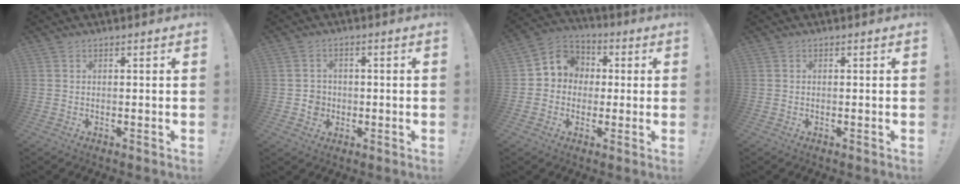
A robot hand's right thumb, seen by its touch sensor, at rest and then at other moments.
{"total": 4.9, "force": [-0.7, 4.6, 1.7], "torque": [-0.024, 0.002, -0.012]}
{"total": 8.3, "force": [0.1, 7.8, 2.9], "torque": [-0.040, 0.012, 0.011]}
{"total": 0.0}